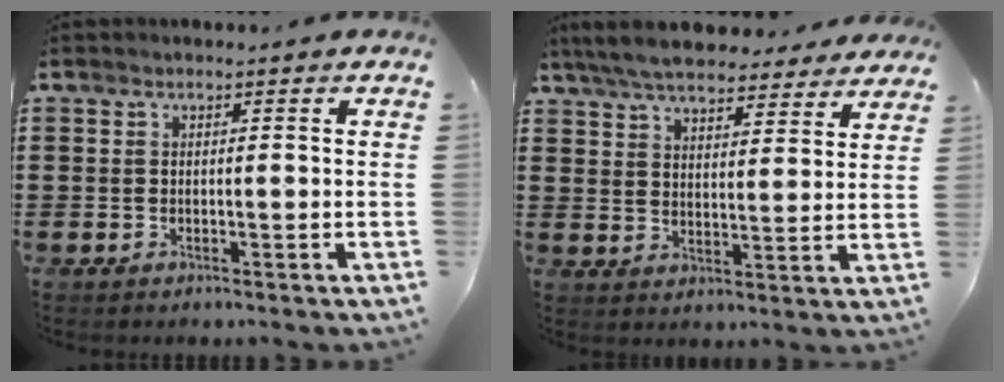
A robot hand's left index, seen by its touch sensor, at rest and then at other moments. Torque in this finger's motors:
{"motor_torque": [2.14, 0.00, 1.03, 0.21]}